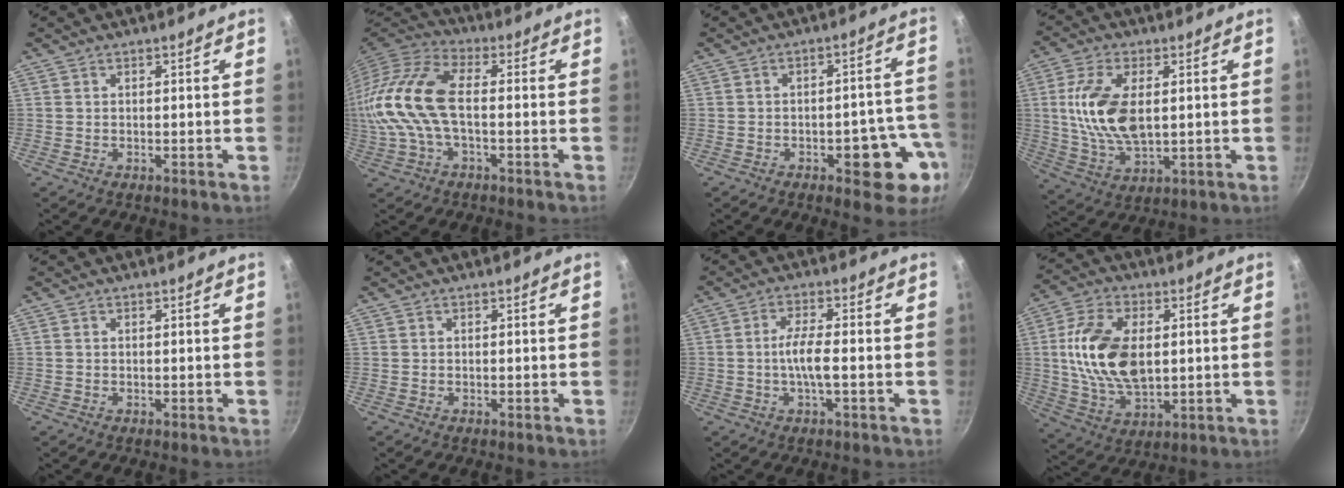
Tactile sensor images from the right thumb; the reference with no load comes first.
{"total": 16.7, "force": [-0.5, 8.2, 14.5], "torque": [-0.309, 0.021, -0.027]}
{"total": 11.3, "force": [-4.4, 5.3, 9.0], "torque": [-0.064, 0.032, -0.052]}
{"total": 13.8, "force": [1.8, 7.2, 11.6], "torque": [-0.222, -0.006, 0.039]}
{"total": 0.0}
{"total": 0.0}
{"total": 5.3, "force": [-1.1, 1.1, 5.0], "torque": [-0.104, 0.014, -0.027]}
{"total": 16.6, "force": [1.8, 9.8, 13.2], "torque": [-0.236, -0.003, 0.036]}